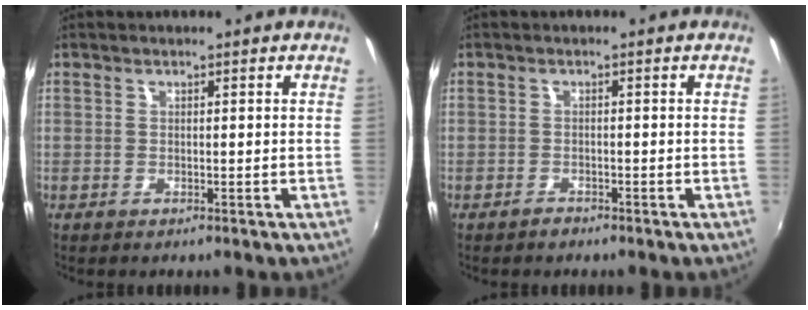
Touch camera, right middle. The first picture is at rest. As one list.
[{"total": 1.1, "force": [-1.0, 0.5, 0.1], "torque": [-0.003, 0.001, -0.018]}]